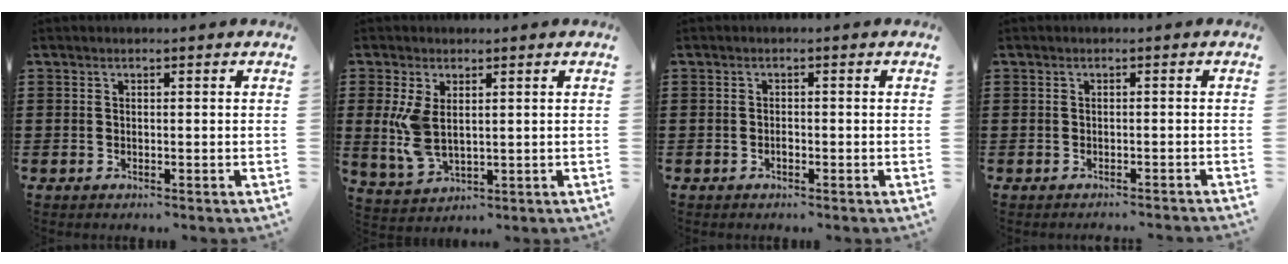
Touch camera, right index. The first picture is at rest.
{"total": 6.2, "force": [1.0, 3.3, 5.2], "torque": [-0.121, -0.001, 0.016]}
{"total": 0.8, "force": [-0.4, 0.4, 0.5], "torque": [-0.011, -0.003, -0.007]}
{"total": 0.8, "force": [-0.8, -0.1, 0.0], "torque": [-0.002, 0.000, -0.017]}